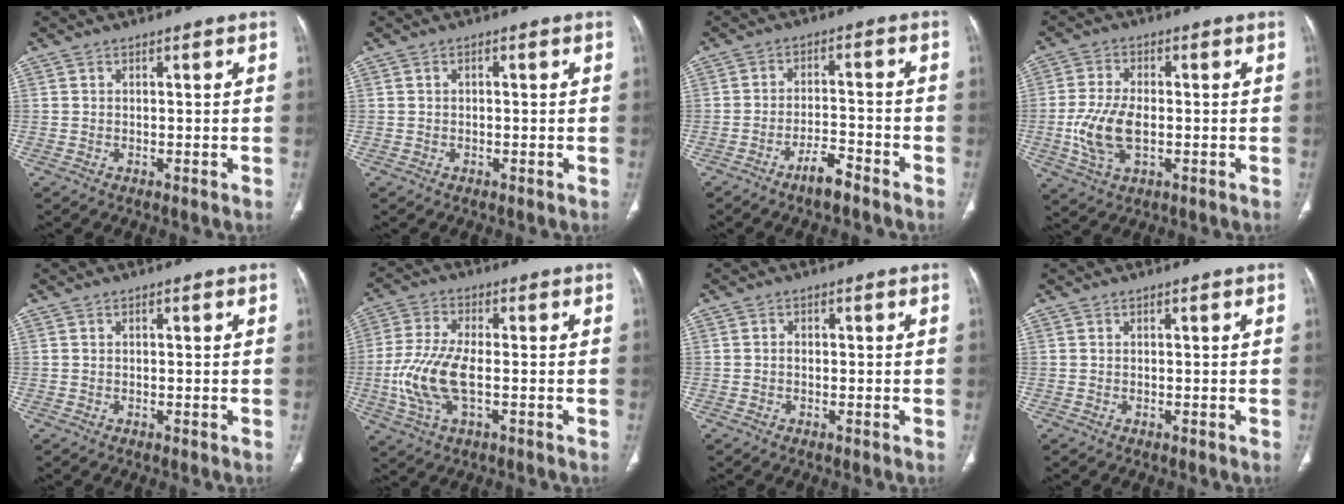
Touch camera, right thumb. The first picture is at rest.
{"total": 0.6, "force": [0.1, 0.4, 0.5], "torque": [-0.005, 0.002, 0.000]}
{"total": 5.3, "force": [-4.2, 1.3, 2.9], "torque": [-0.054, 0.030, -0.076]}
{"total": 9.4, "force": [-1.3, 5.2, 7.8], "torque": [-0.167, 0.002, -0.024]}
{"total": 0.0}
{"total": 10.7, "force": [-1.8, 4.5, 9.6], "torque": [-0.224, 0.004, -0.036]}
{"total": 0.8, "force": [-0.2, 0.6, 0.4], "torque": [-0.001, 0.002, -0.006]}
{"total": 0.0}